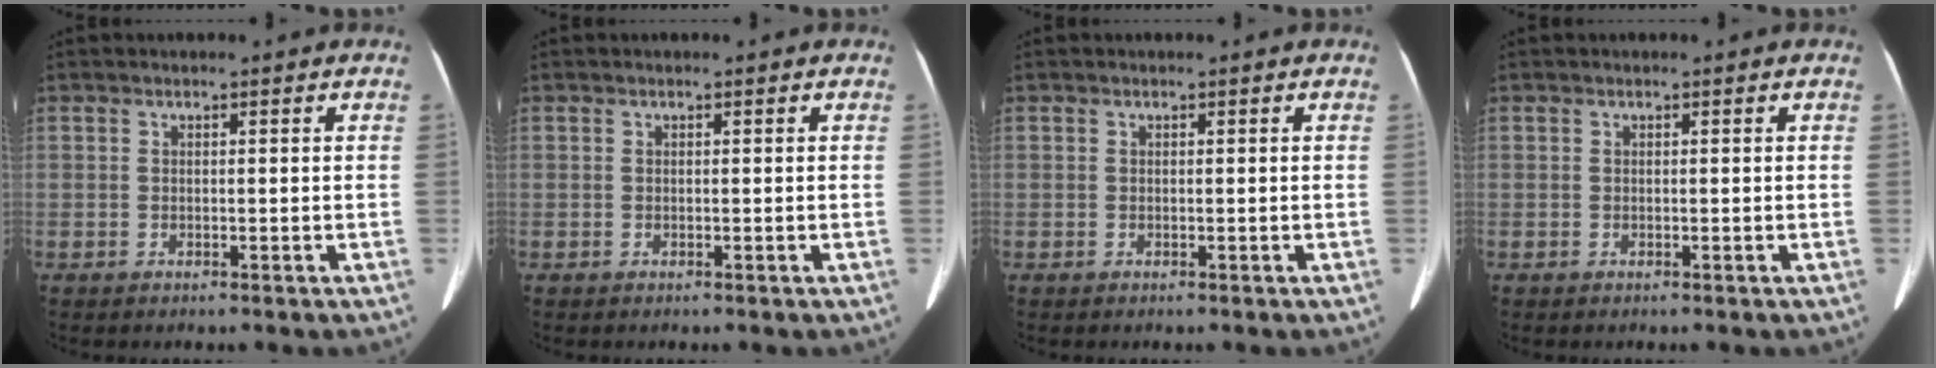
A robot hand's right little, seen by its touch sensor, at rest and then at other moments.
{"total": 0.0}
{"total": 0.0}
{"total": 0.0}